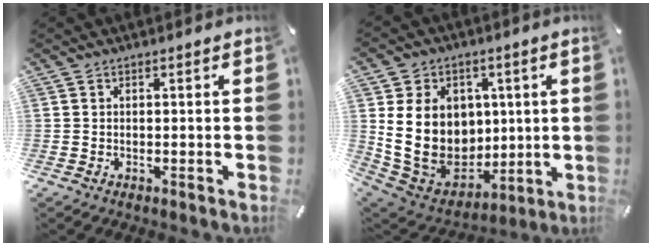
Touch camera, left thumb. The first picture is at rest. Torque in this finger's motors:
{"motor_torque": [2.15, 2.15, 2.13, -0.63, 0.40]}